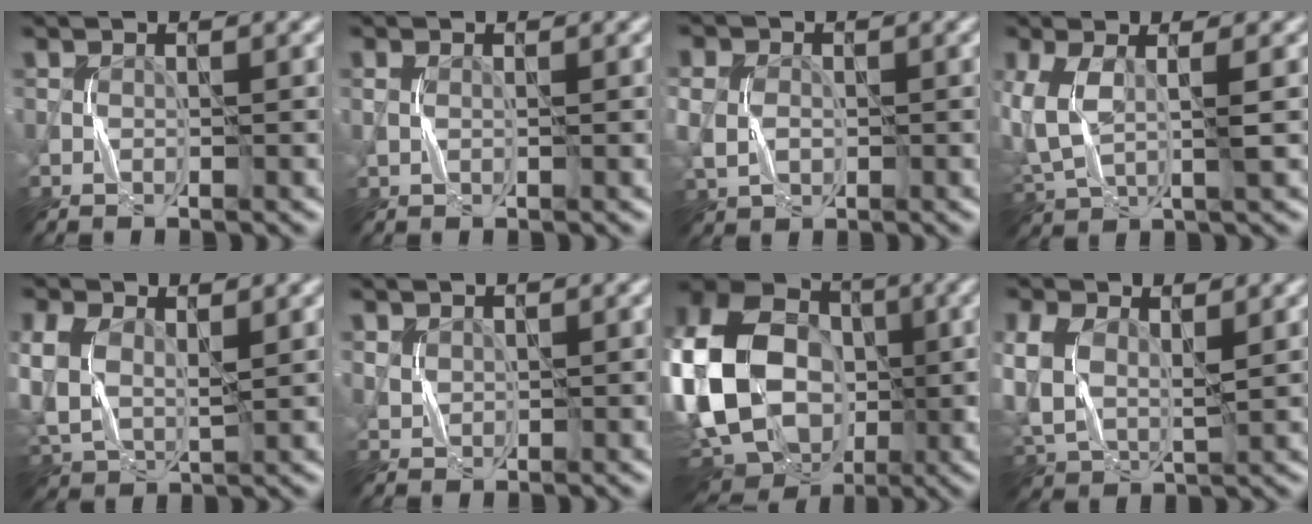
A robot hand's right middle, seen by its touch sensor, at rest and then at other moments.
{"total": 0.7, "force": [0.3, 0.4, 0.5], "torque": [-0.012, 0.000, 0.006]}
{"total": 3.1, "force": [0.1, 2.6, 1.7], "torque": [-0.041, 0.002, 0.010]}
{"total": 4.3, "force": [0.8, 1.9, 3.8], "torque": [-0.104, -0.003, 0.018]}
{"total": 6.5, "force": [1.5, 4.6, 4.3], "torque": [-0.123, -0.005, 0.045]}
{"total": 0.9, "force": [0.6, 0.6, 0.1], "torque": [-0.001, 0.002, 0.015]}
{"total": 21.0, "force": [-2.6, 16.8, 12.4], "torque": [-0.268, 0.031, -0.088]}
{"total": 7.3, "force": [1.8, 5.0, 5.0], "torque": [-0.133, -0.005, 0.047]}